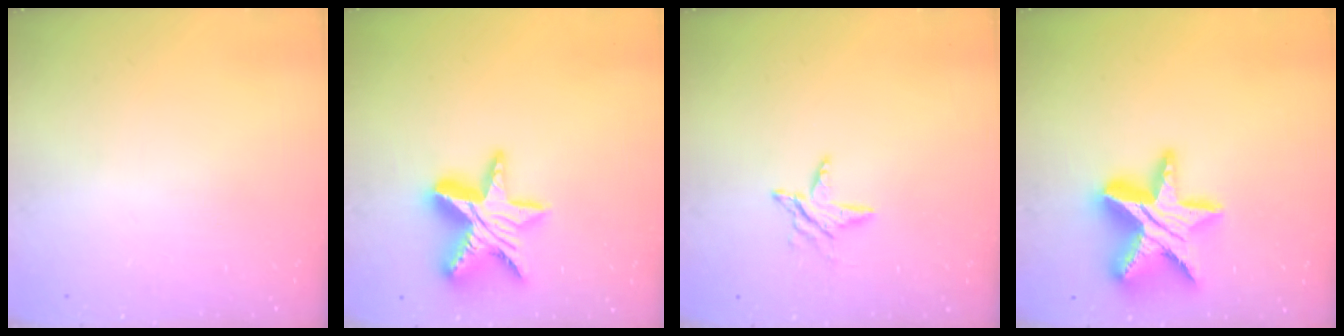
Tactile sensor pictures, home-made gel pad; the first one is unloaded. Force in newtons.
{"total": 16.5, "press": 16.4, "slide": 1.2}
{"total": 6.4, "press": 6.3, "slide": 0.6}
{"total": 24.8, "press": 24.7, "slide": 2.2}